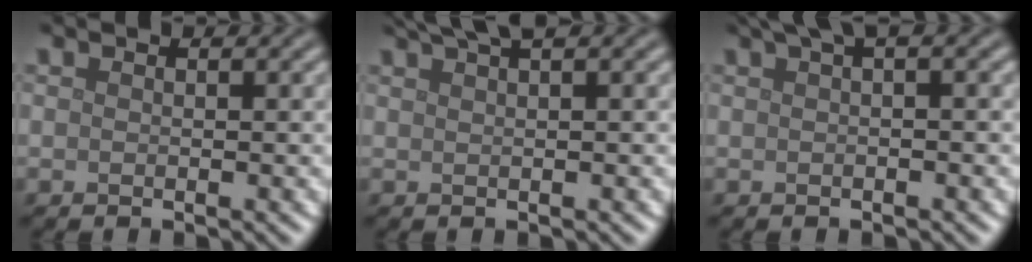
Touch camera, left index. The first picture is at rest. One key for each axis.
{"total": 2.8, "fx": 2.1, "fy": 0.4, "fz": 1.8, "tx": -0.018, "ty": 0.009, "tz": 0.034}
{"total": 2.5, "fx": 1.2, "fy": 0.5, "fz": 2.2, "tx": -0.030, "ty": 0.008, "tz": 0.017}